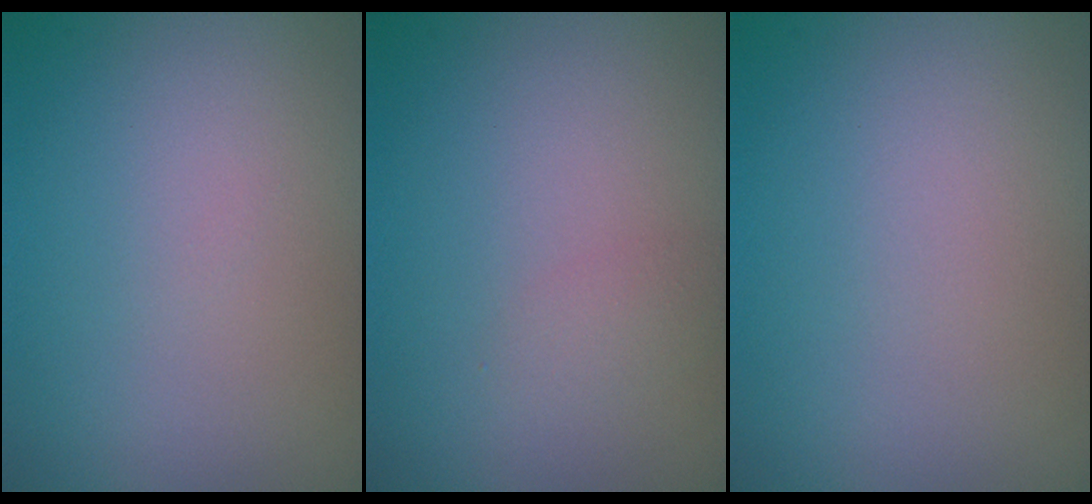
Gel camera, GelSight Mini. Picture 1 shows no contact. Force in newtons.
{"total": 1.0, "press": 1.0, "slide": 0.1}
{"total": 0.0}